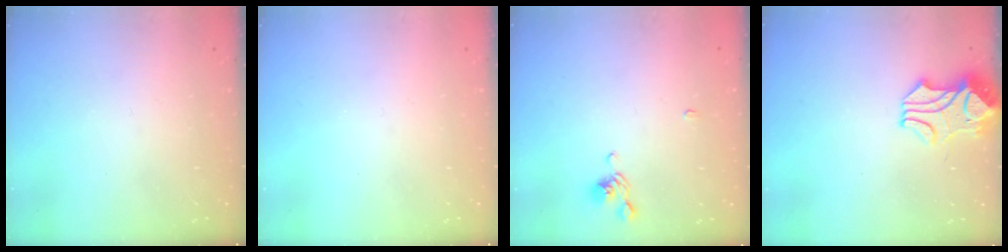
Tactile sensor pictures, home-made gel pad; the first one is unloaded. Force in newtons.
{"total": 0.0}
{"total": 1.0, "press": 0.8, "slide": 0.5}
{"total": 2.5, "press": 2.2, "slide": 1.1}